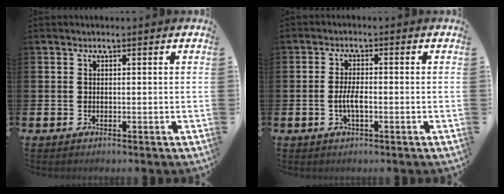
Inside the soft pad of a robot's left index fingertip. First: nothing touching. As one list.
[{"total": 2.8, "force": [-0.7, 0.9, 2.5], "torque": [-0.048, -0.001, -0.018]}]